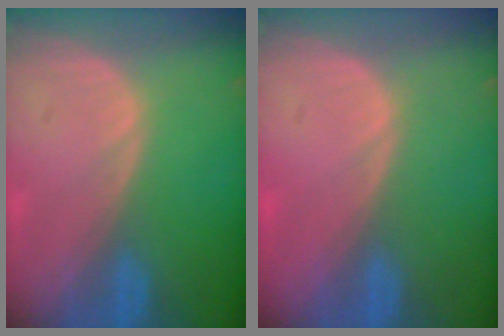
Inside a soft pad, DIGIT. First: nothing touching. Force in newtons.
{"total": 0.6, "press": 0.0, "slide": 0.6}